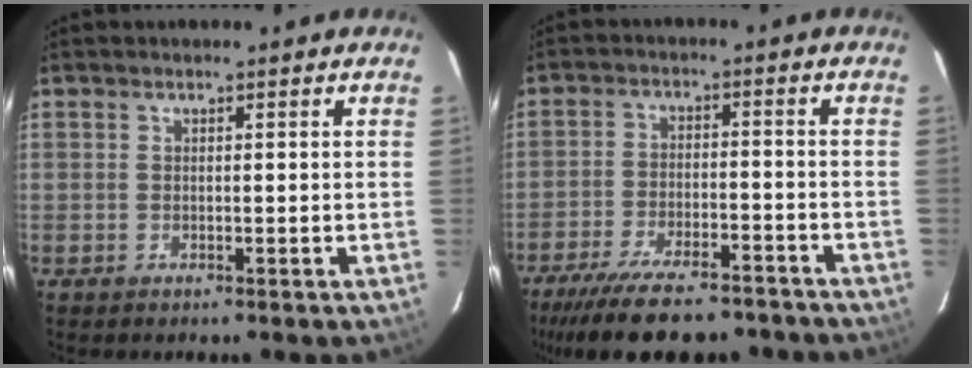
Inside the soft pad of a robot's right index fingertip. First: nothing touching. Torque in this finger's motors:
{"motor_torque": [1.12, -1.02, 0.77, 0.21]}